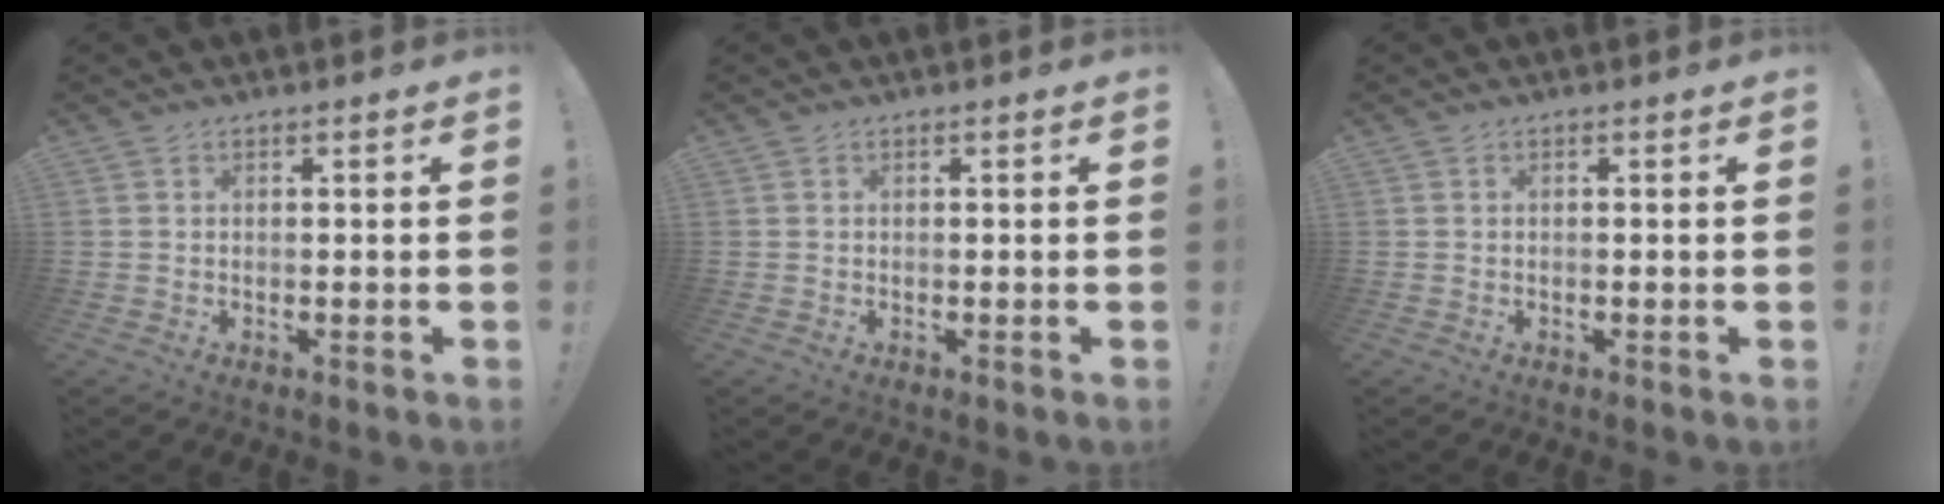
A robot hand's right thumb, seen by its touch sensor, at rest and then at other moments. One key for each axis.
{"total": 0.0}
{"total": 0.0}